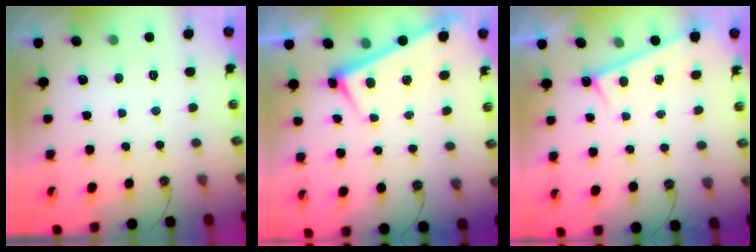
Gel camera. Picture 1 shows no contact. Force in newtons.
{"total": 2.8, "press": 2.8, "slide": 0.2}
{"total": 0.6, "press": 0.1, "slide": 0.6}